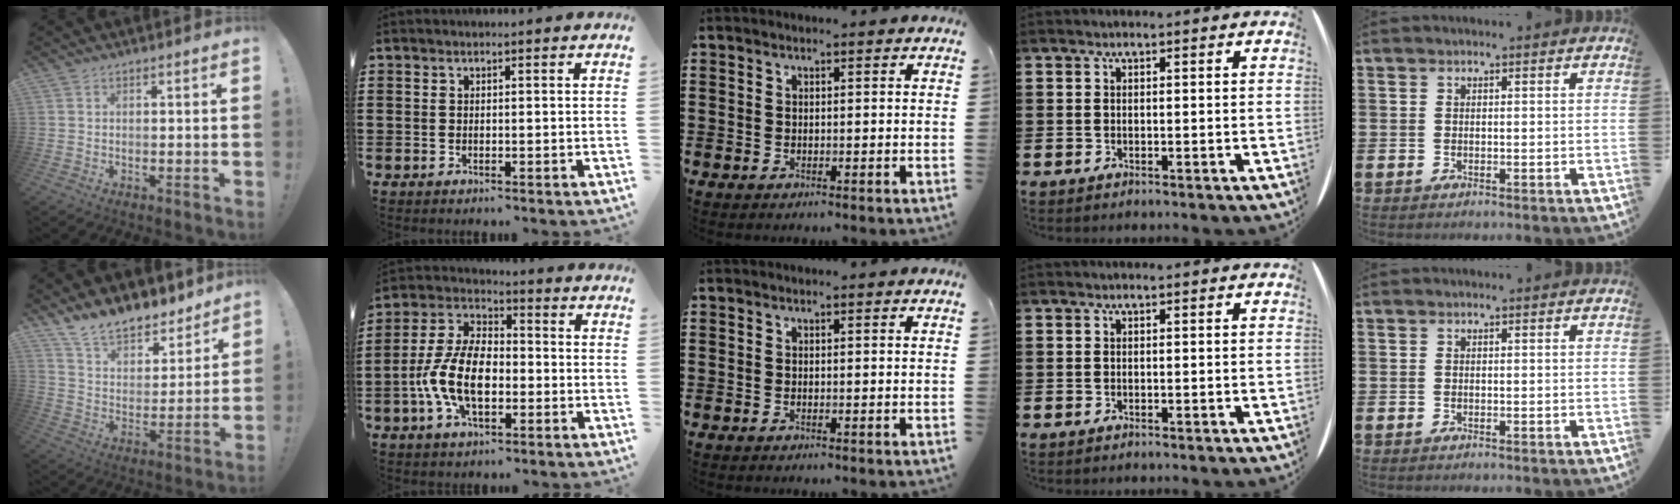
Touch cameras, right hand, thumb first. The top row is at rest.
{"thumb": {"total": 11.8, "force": [10.7, 4.0, 2.7], "torque": [-0.066, -0.084, 0.201]}, "index": {"total": 10.5, "force": [-2.8, 5.8, 8.3], "torque": [-0.206, -0.003, -0.060]}}